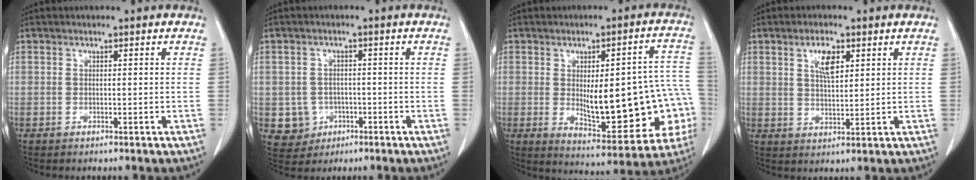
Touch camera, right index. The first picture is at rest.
{"total": 4.7, "force": [-1.2, 4.5, 0.5], "torque": [-0.002, 0.010, -0.009]}
{"total": 20.5, "force": [-2.2, 6.4, 19.4], "torque": [-0.189, 0.029, 0.003]}
{"total": 4.7, "force": [2.1, 1.6, 3.9], "torque": [-0.074, 0.001, 0.041]}